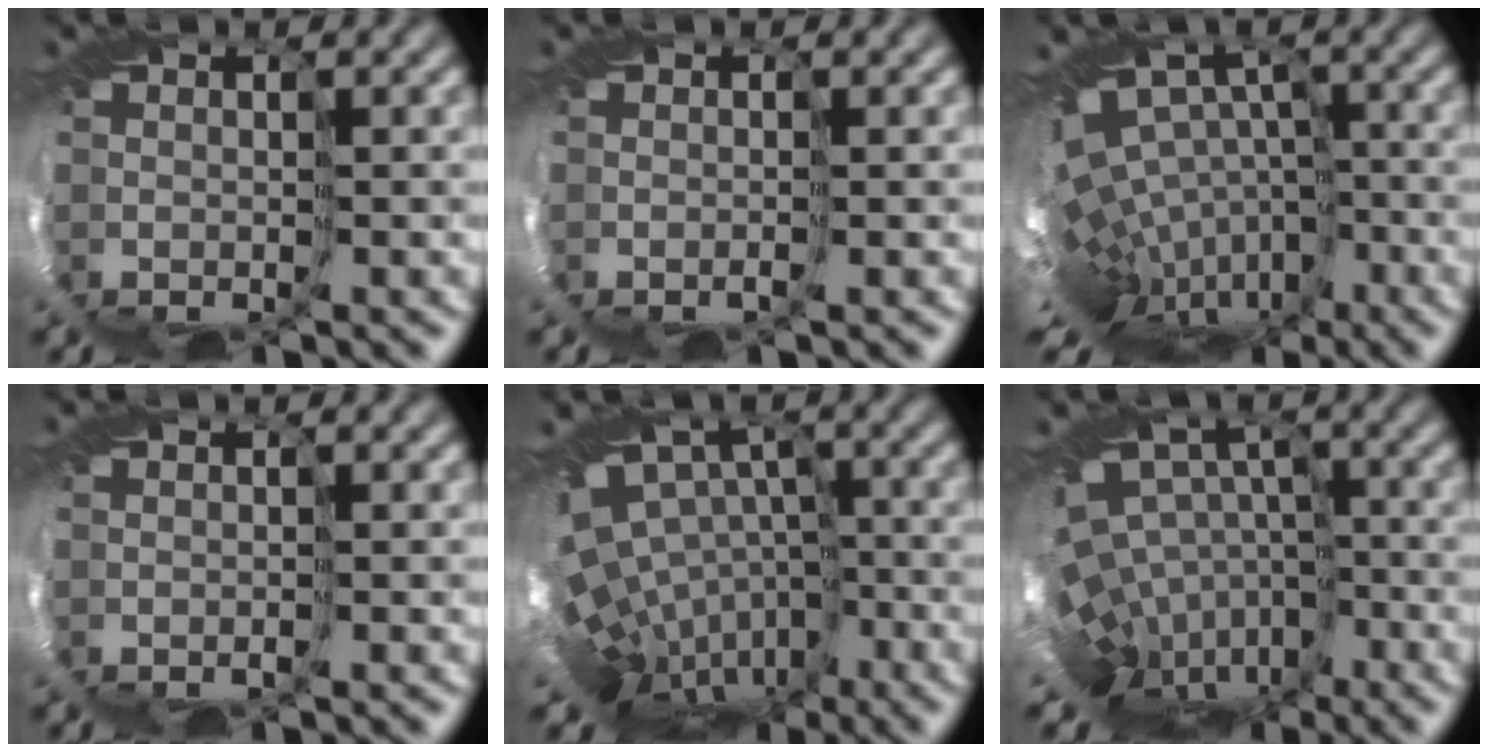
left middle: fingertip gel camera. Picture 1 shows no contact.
{"total": 1.3, "force": [-0.2, -1.1, -0.6], "torque": [0.005, 0.002, -0.007]}
{"total": 10.0, "force": [-4.3, 6.2, 6.5], "torque": [-0.114, 0.001, -0.032]}
{"total": 0.7, "force": [-0.2, -0.5, -0.4], "torque": [0.001, 0.004, -0.004]}
{"total": 9.9, "force": [-4.2, 6.6, 6.0], "torque": [-0.114, -0.009, -0.035]}
{"total": 9.3, "force": [-4.6, 6.0, 5.3], "torque": [-0.099, -0.009, -0.036]}